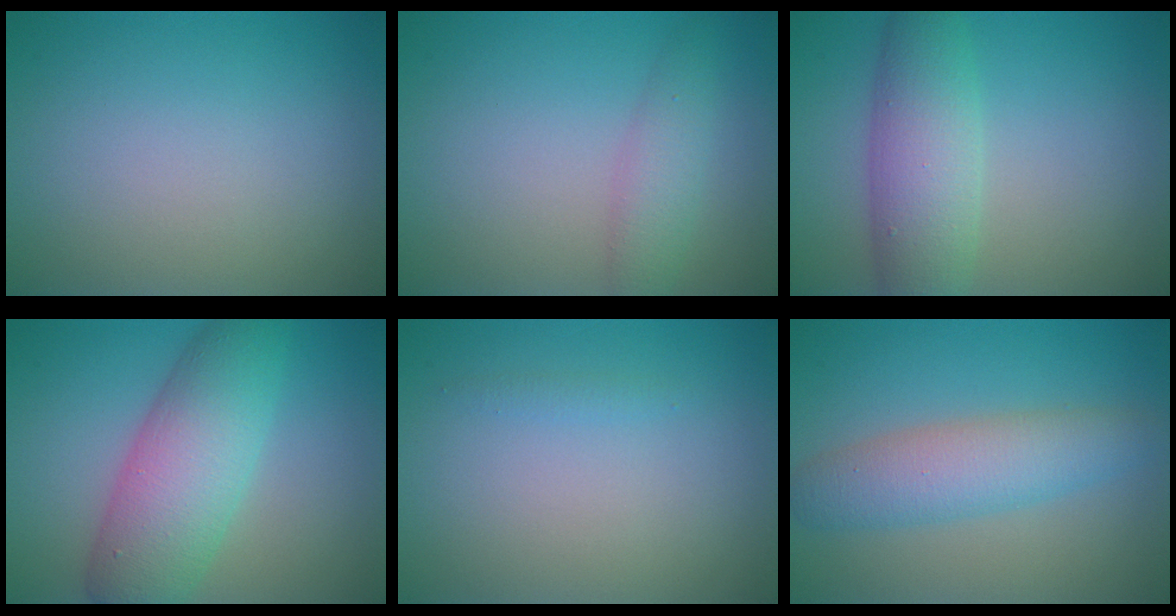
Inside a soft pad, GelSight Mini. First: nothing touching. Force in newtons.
{"total": 2.5, "press": 2.5, "slide": 0.0}
{"total": 5.8, "press": 5.8, "slide": 0.3}
{"total": 7.6, "press": 7.6, "slide": 0.1}
{"total": 0.5, "press": 0.5, "slide": 0.0}
{"total": 4.6, "press": 4.6, "slide": 0.1}